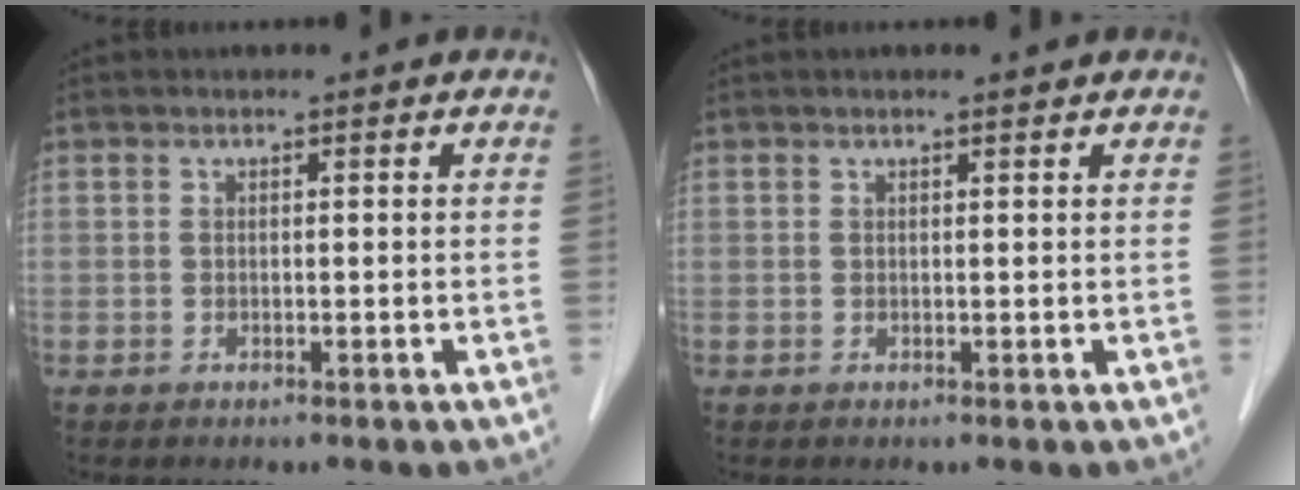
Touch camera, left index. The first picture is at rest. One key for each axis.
{"total": 1.1, "fx": 0.9, "fy": 0.1, "fz": 0.6, "tx": -0.012, "ty": 0.008, "tz": 0.016}